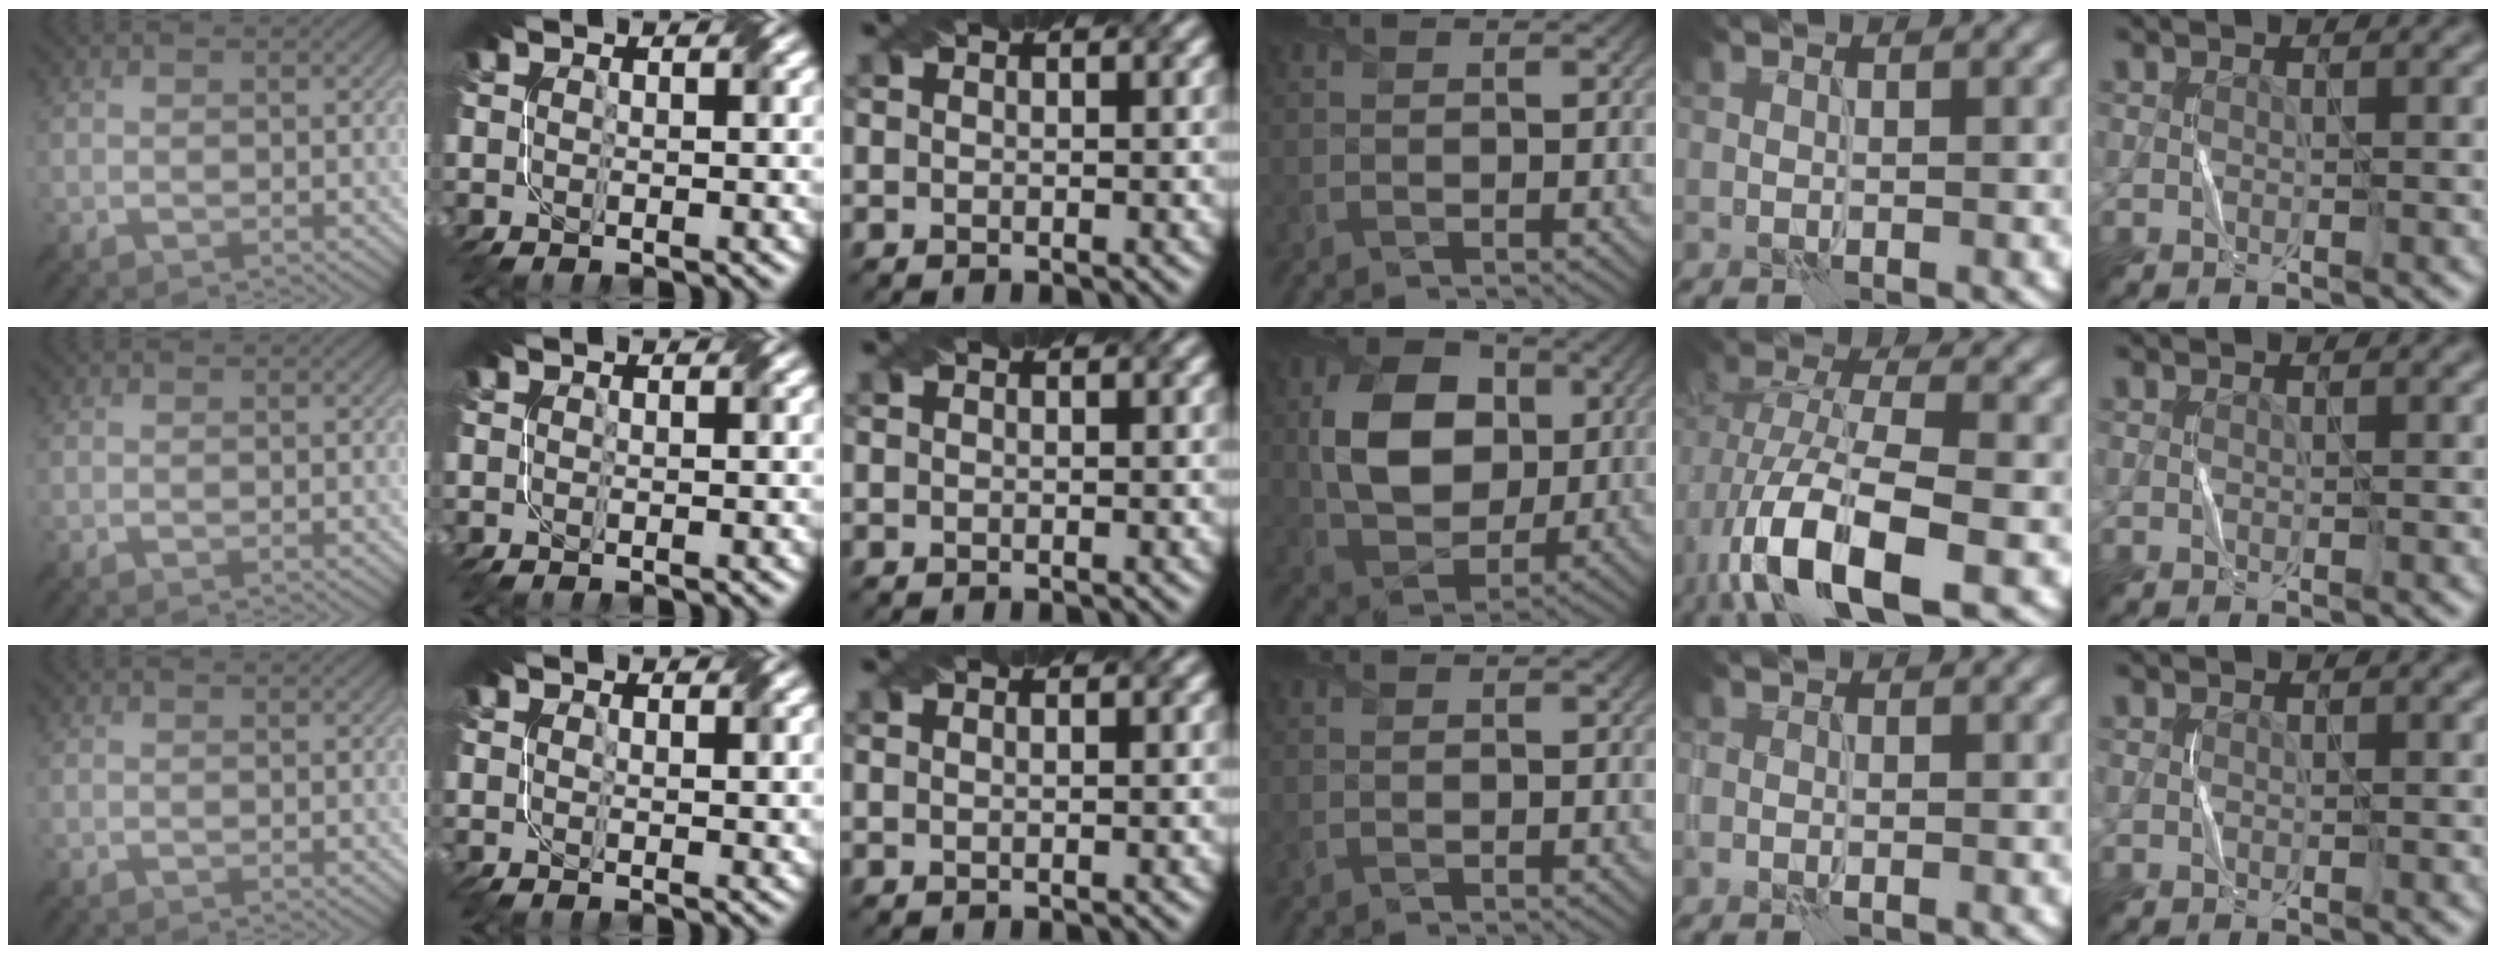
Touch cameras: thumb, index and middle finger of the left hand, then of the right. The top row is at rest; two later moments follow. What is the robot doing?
{"motion": "fold", "object": "bandage"}